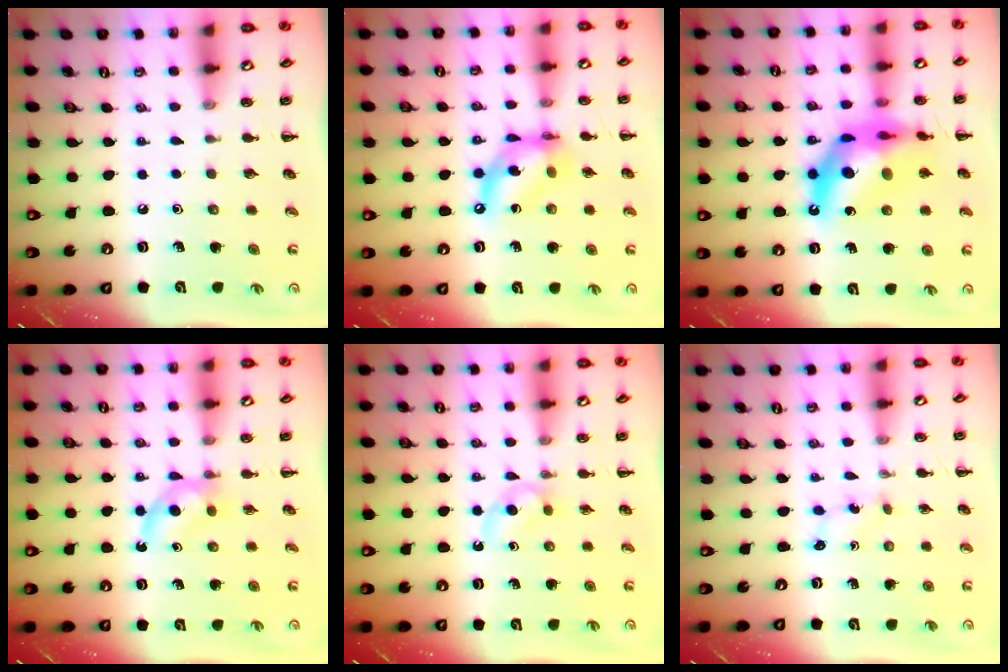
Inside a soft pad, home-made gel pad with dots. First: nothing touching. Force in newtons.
{"total": 12.5, "press": 12.0, "slide": 3.3}
{"total": 17.1, "press": 16.5, "slide": 4.7}
{"total": 4.5, "press": 4.1, "slide": 1.7}
{"total": 3.0, "press": 2.8, "slide": 1.1}
{"total": 1.0, "press": 0.9, "slide": 0.4}